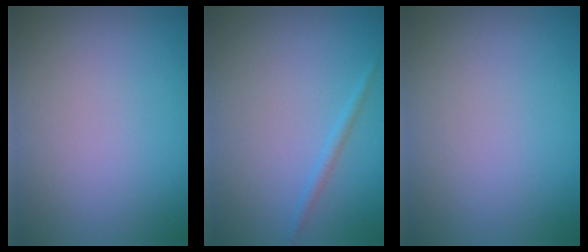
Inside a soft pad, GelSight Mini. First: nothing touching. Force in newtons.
{"total": 0.9, "press": 0.9, "slide": 0.1}
{"total": 0.0}